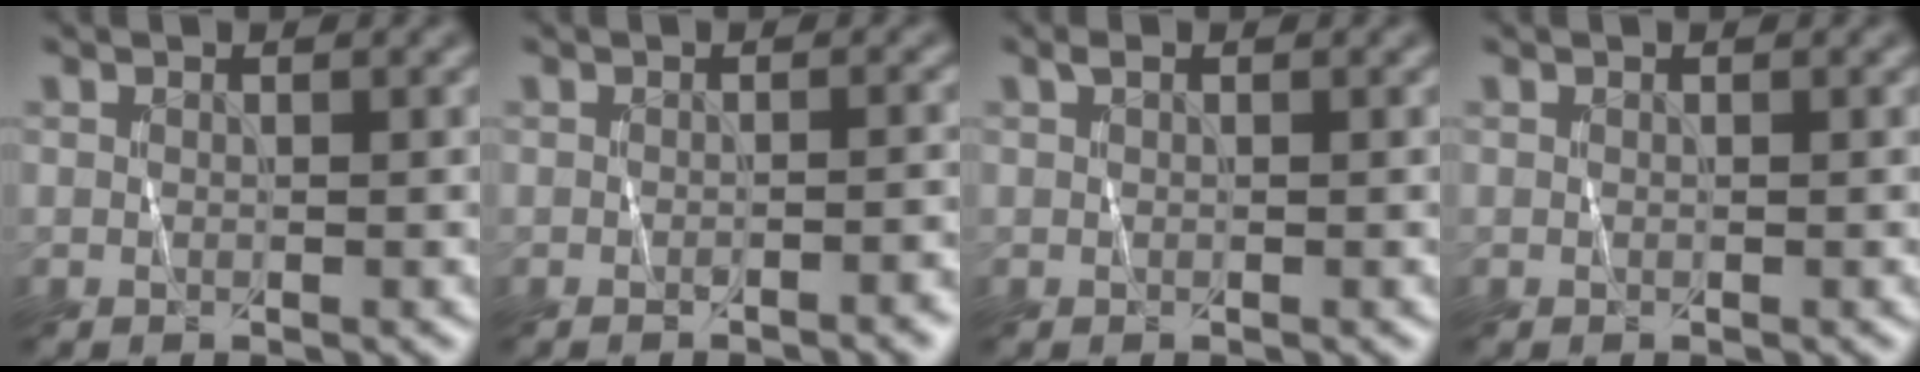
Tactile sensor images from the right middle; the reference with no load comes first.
{"total": 3.0, "force": [-1.5, 0.8, 2.5], "torque": [-0.023, 0.000, -0.017]}
{"total": 0.8, "force": [0.4, 0.4, 0.5], "torque": [-0.011, 0.002, 0.008]}
{"total": 0.0}